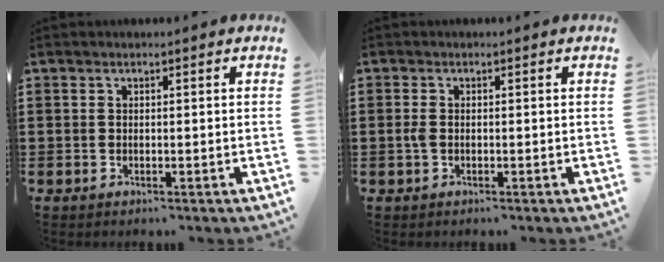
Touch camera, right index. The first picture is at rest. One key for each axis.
{"total": 1.5, "fx": -0.2, "fy": 0.8, "fz": 1.3, "tx": -0.040, "ty": -0.003, "tz": -0.010}